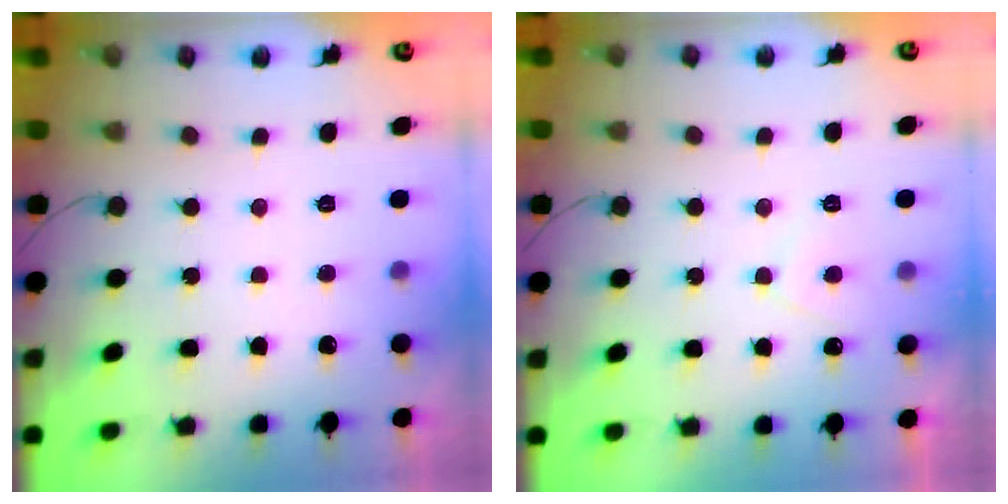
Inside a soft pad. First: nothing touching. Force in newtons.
{"total": 2.8, "press": 2.7, "slide": 0.5}